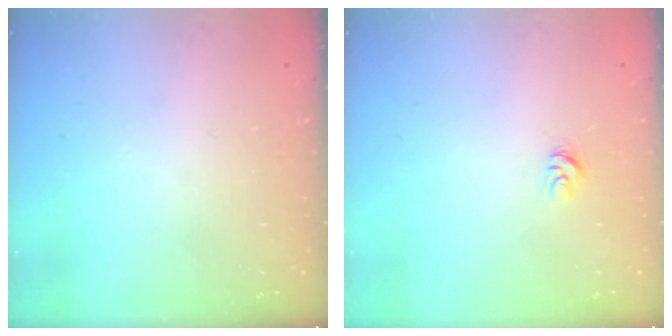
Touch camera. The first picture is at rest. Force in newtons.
{"total": 4.2, "press": 4.2, "slide": 0.2}